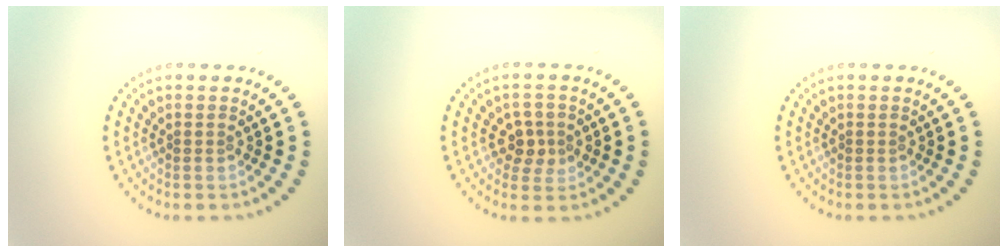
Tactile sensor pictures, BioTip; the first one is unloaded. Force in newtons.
{"total": 2.2, "press": 2.1, "slide": 0.7}
{"total": 0.0}